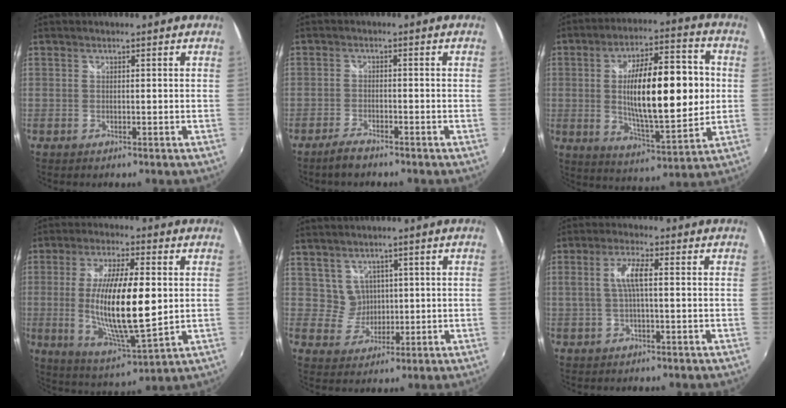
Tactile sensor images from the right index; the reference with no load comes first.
{"total": 3.2, "force": [-2.7, 0.4, 1.5], "torque": [-0.048, -0.002, -0.055]}
{"total": 20.1, "force": [0.8, 6.2, 19.1], "torque": [-0.314, 0.005, 0.020]}
{"total": 17.0, "force": [0.1, 4.1, 16.5], "torque": [-0.303, -0.018, 0.010]}
{"total": 4.0, "force": [2.0, 3.5, 0.3], "torque": [0.001, 0.006, 0.045]}
{"total": 4.9, "force": [0.3, 0.9, 4.8], "torque": [-0.095, 0.005, 0.010]}